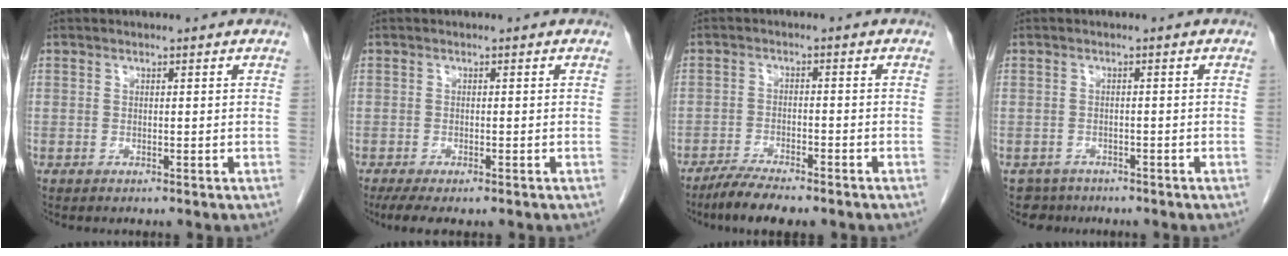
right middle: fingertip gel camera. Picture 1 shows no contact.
{"total": 4.8, "force": [-3.5, 1.3, 3.0], "torque": [-0.051, -0.014, -0.053]}
{"total": 6.4, "force": [-5.2, 0.9, 3.7], "torque": [-0.064, -0.013, -0.089]}
{"total": 2.8, "force": [-2.1, 1.6, -0.6], "torque": [0.005, 0.004, -0.036]}